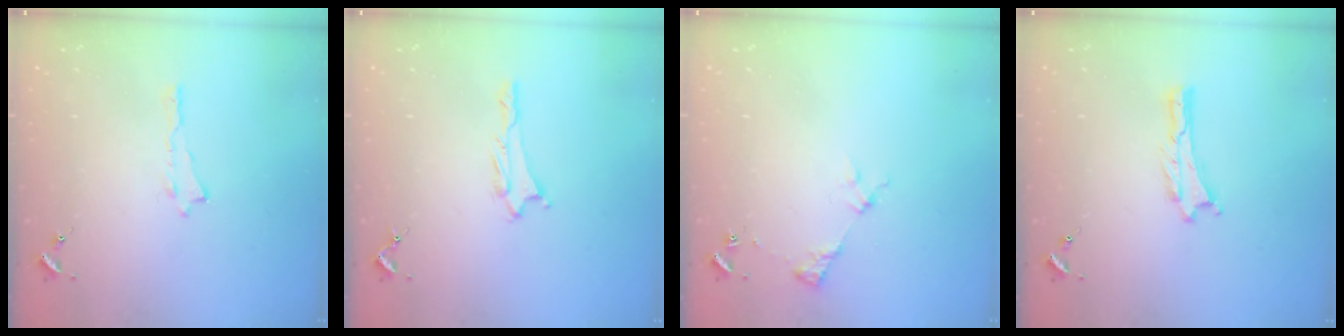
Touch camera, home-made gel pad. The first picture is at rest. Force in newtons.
{"total": 1.2, "press": 1.2, "slide": 0.1}
{"total": 2.9, "press": 2.9, "slide": 0.4}
{"total": 0.0}